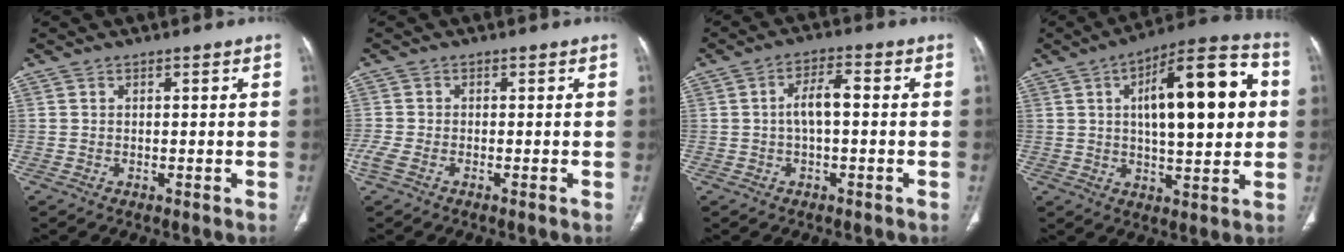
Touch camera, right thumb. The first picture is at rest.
{"total": 2.8, "force": [-1.5, 1.2, 2.1], "torque": [-0.063, -0.001, -0.035]}
{"total": 5.0, "force": [-0.1, 2.1, 4.6], "torque": [-0.086, 0.018, -0.005]}
{"total": 20.5, "force": [3.7, 7.6, 18.7], "torque": [-0.247, 0.019, 0.048]}